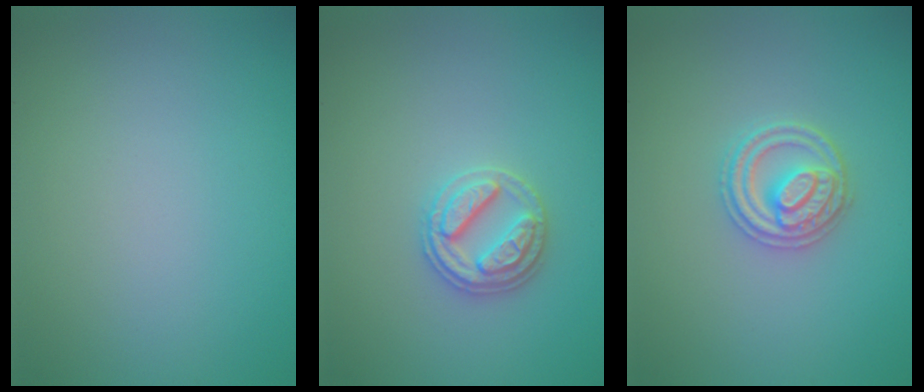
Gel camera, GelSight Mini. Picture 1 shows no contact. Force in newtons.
{"total": 2.8, "press": 2.8, "slide": 0.5}
{"total": 2.8, "press": 2.8, "slide": 0.4}